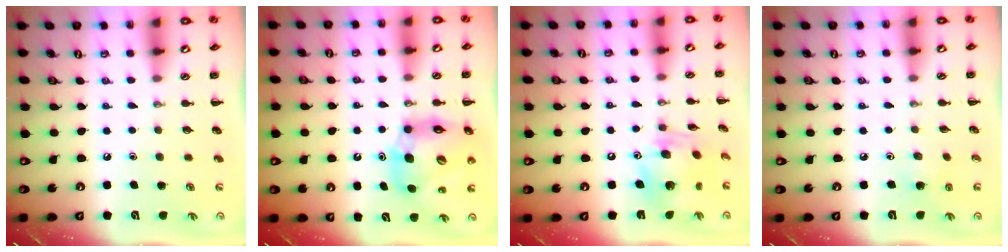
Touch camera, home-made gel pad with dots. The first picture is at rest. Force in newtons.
{"total": 12.9, "press": 12.4, "slide": 3.5}
{"total": 12.2, "press": 12.1, "slide": 1.2}
{"total": 3.8, "press": 3.6, "slide": 1.2}